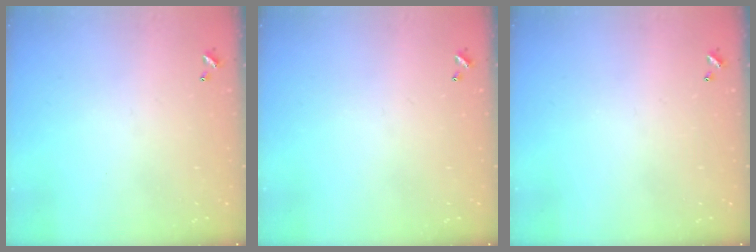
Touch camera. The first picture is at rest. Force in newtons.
{"total": 0.0}
{"total": 0.0}